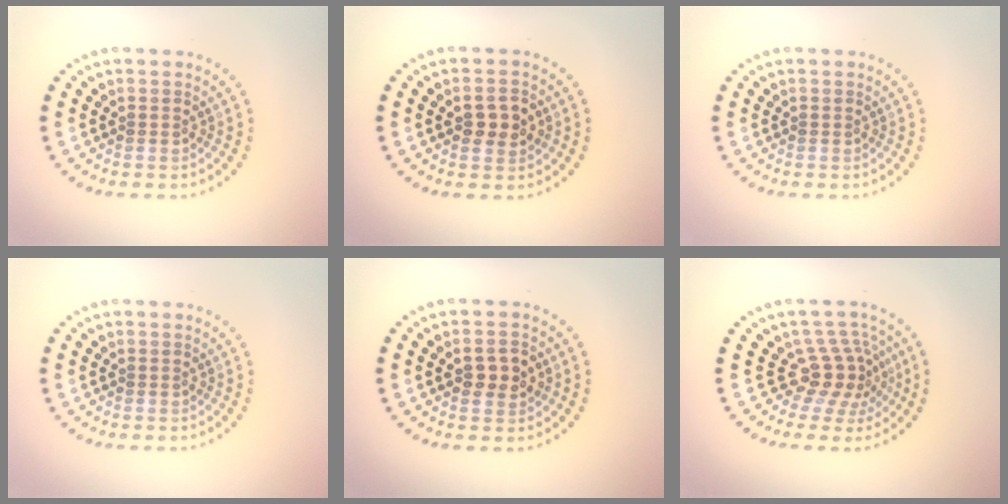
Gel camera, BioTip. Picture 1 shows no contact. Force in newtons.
{"total": 2.6, "press": 2.6, "slide": 0.0}
{"total": 0.0}
{"total": 0.0}
{"total": 2.6, "press": 2.6, "slide": 0.0}
{"total": 3.7, "press": 2.7, "slide": 2.5}